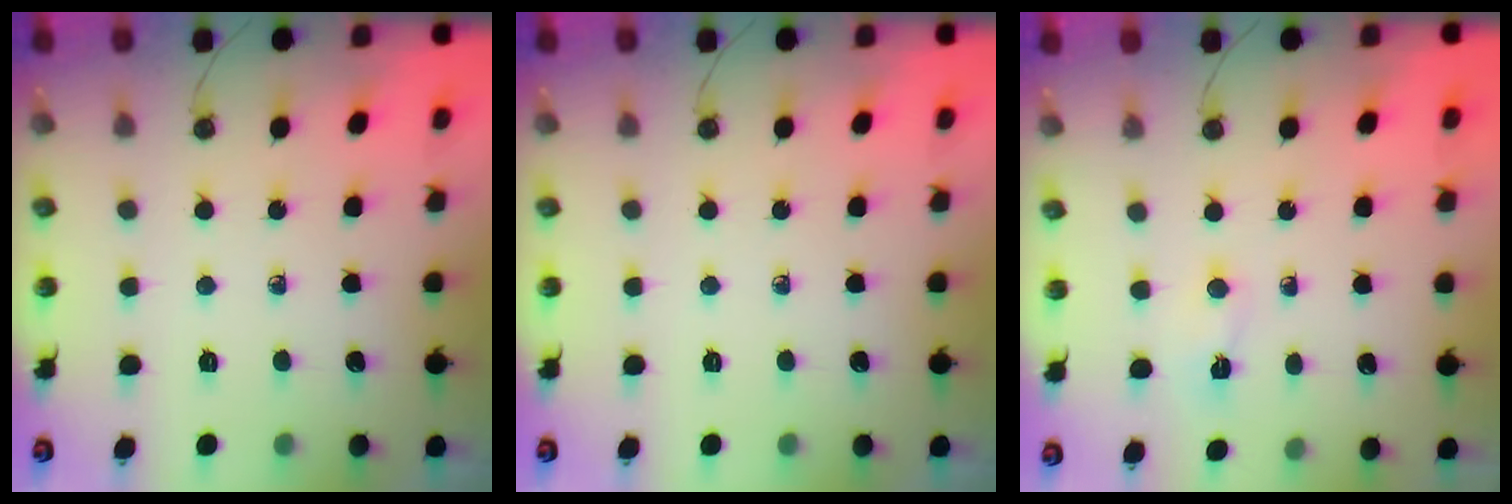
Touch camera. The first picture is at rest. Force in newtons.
{"total": 0.0}
{"total": 2.2, "press": 2.1, "slide": 0.7}